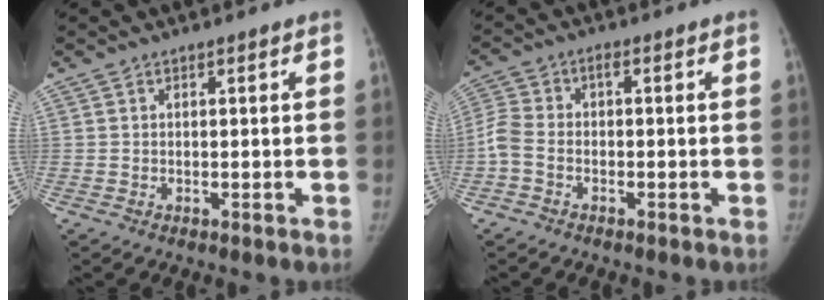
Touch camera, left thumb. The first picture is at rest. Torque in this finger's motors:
{"motor_torque": [-0.49, 0.54, 0.01, 0.00, 0.04]}